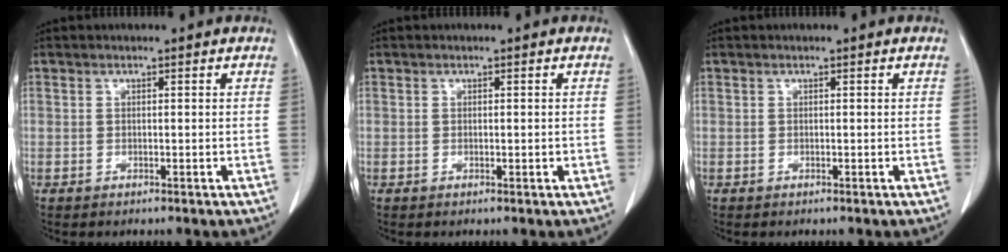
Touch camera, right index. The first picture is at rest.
{"total": 0.6, "force": [-0.1, 0.3, 0.5], "torque": [-0.007, 0.000, 0.002]}
{"total": 0.0}